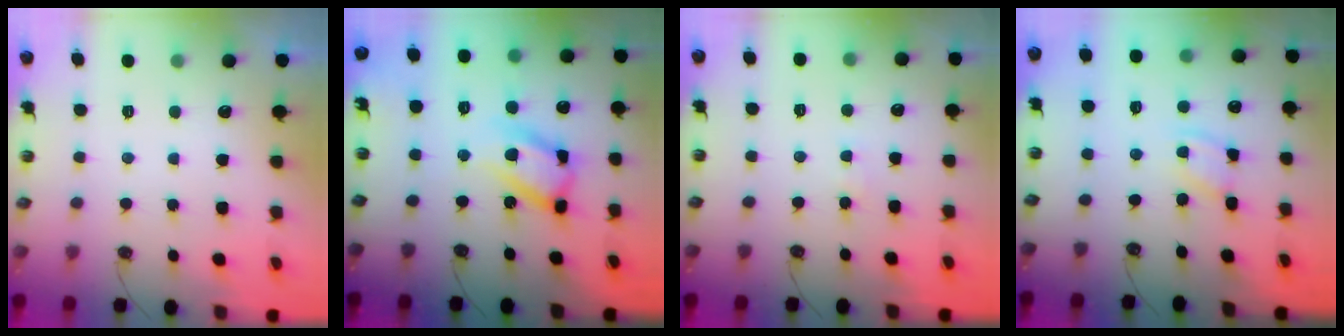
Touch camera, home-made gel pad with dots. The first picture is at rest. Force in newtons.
{"total": 17.2, "press": 17.2, "slide": 1.7}
{"total": 1.7, "press": 1.7, "slide": 0.2}
{"total": 2.5, "press": 2.5, "slide": 0.1}